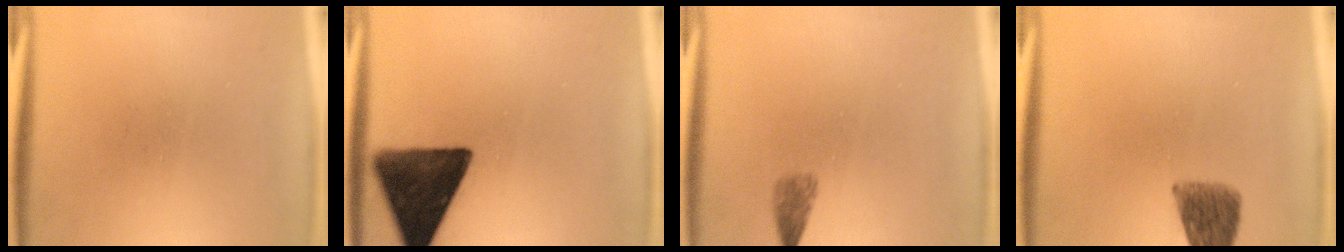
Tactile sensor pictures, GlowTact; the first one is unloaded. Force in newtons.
{"total": 15.0}
{"total": 1.8}
{"total": 6.7}